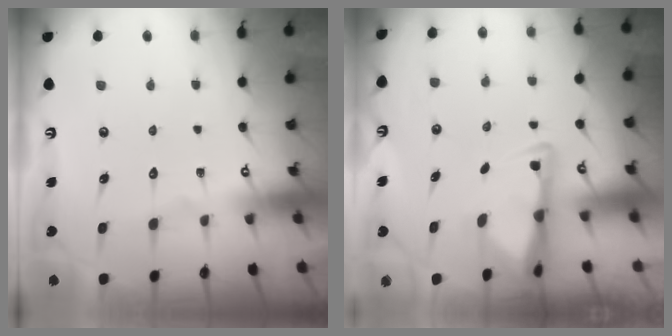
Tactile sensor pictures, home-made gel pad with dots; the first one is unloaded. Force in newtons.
{"total": 2.8, "press": 2.8, "slide": 0.4}